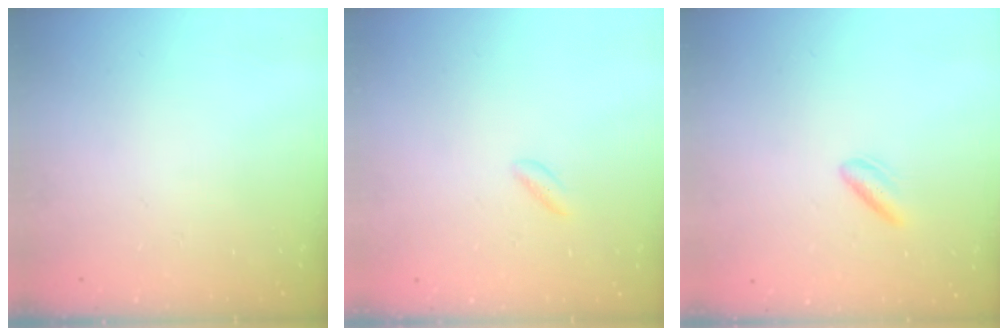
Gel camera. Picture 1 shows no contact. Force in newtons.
{"total": 0.7, "press": 0.5, "slide": 0.6}
{"total": 2.6, "press": 2.2, "slide": 1.3}